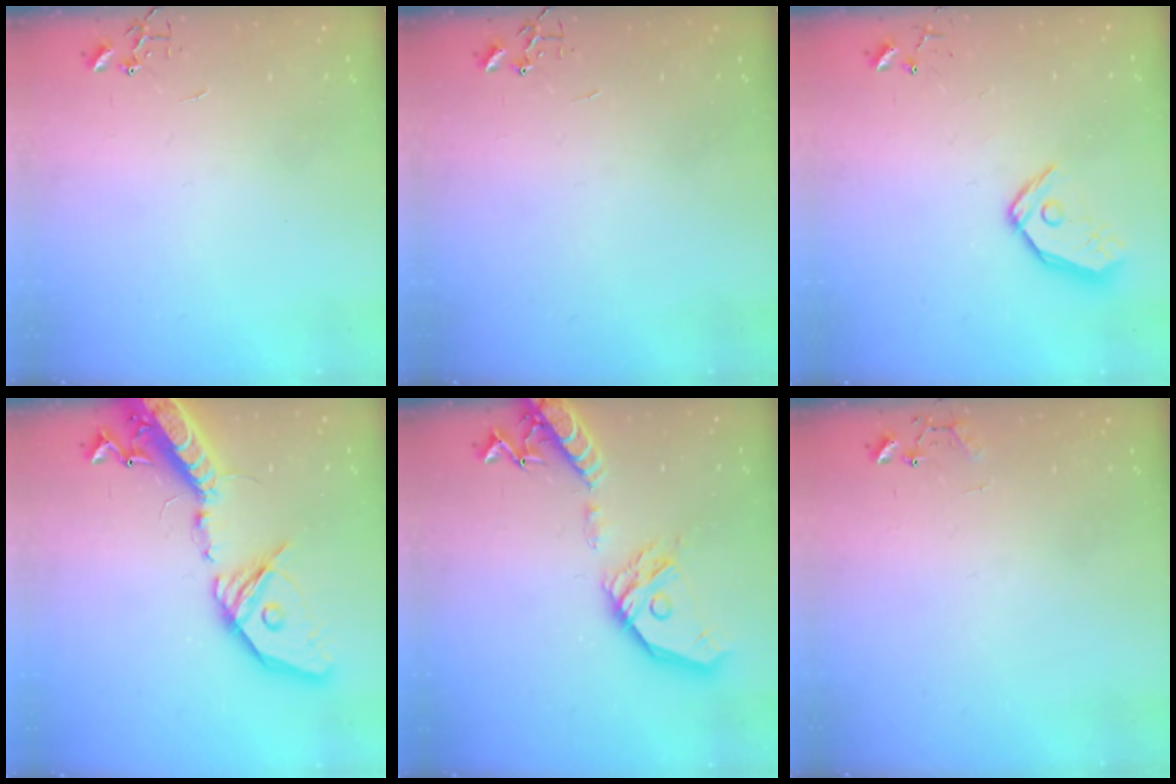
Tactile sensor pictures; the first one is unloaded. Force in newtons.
{"total": 0.0}
{"total": 11.1, "press": 11.0, "slide": 1.7}
{"total": 25.2, "press": 24.7, "slide": 4.9}
{"total": 20.0, "press": 19.7, "slide": 3.5}
{"total": 7.4, "press": 7.4, "slide": 0.6}